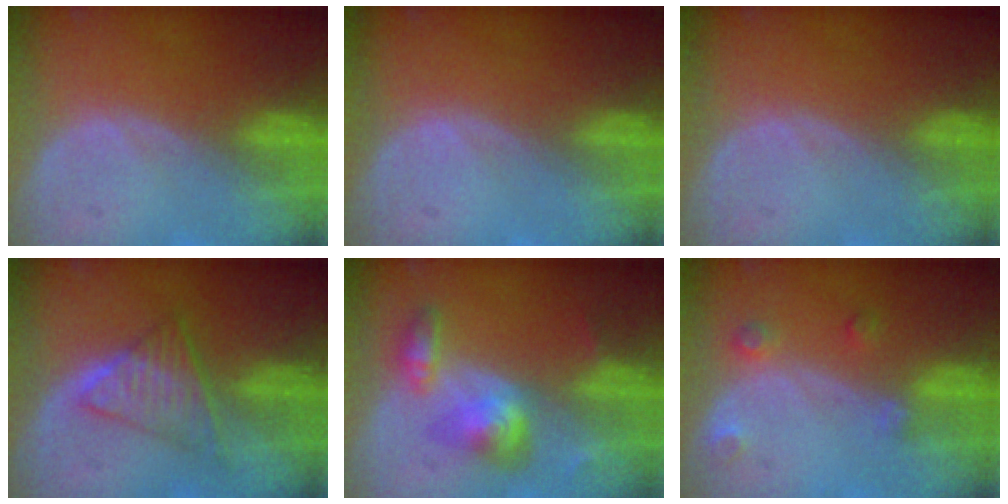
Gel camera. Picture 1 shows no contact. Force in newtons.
{"total": 0.0}
{"total": 0.0}
{"total": 6.5, "press": 5.8, "slide": 2.9}
{"total": 6.3, "press": 5.8, "slide": 2.4}
{"total": 2.8, "press": 2.7, "slide": 0.7}